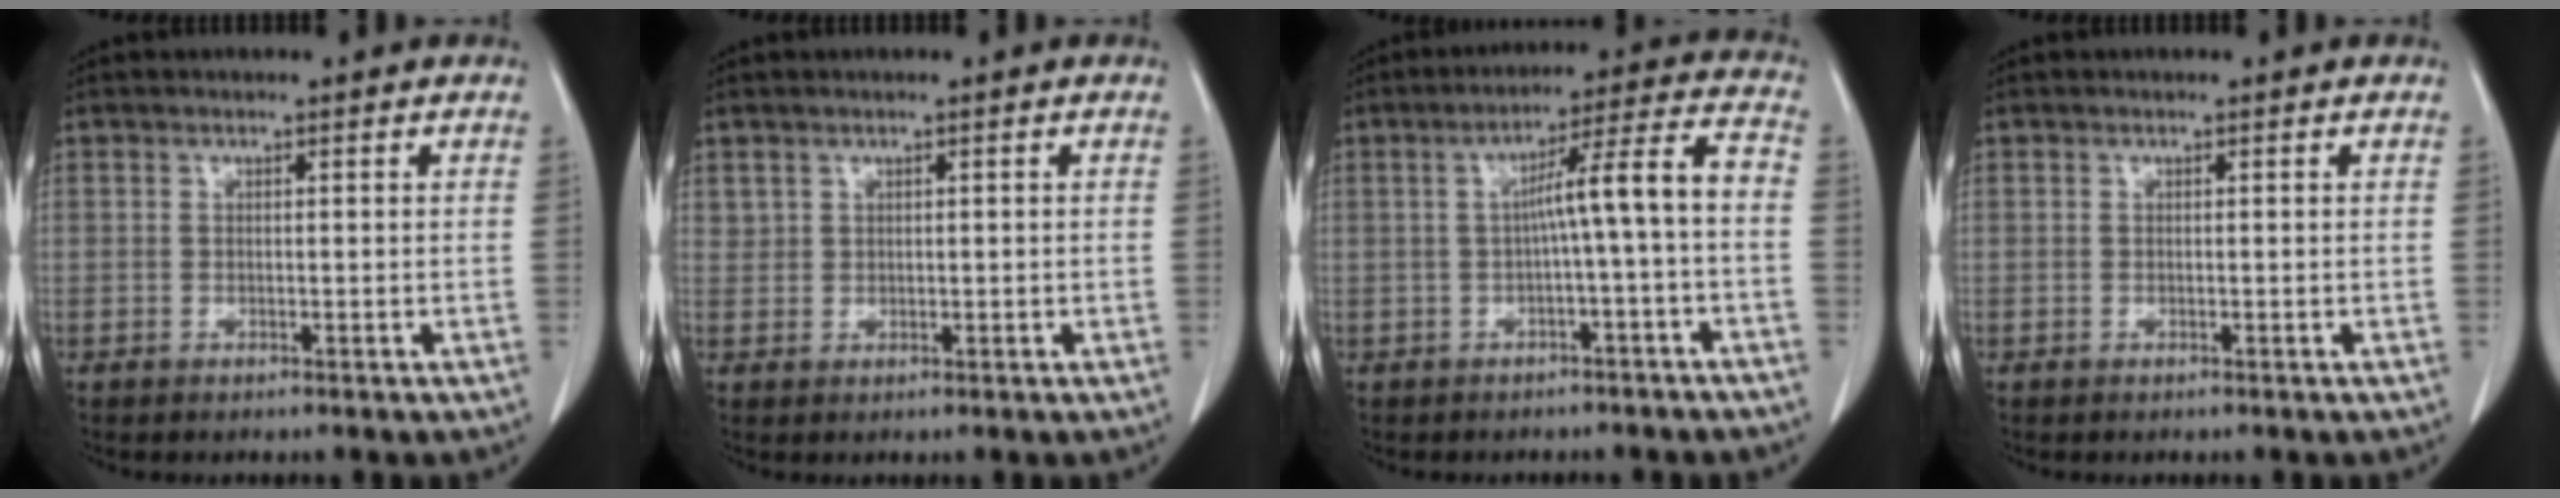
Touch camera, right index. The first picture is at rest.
{"total": 1.2, "force": [0.7, 0.9, 0.2], "torque": [0.003, 0.004, 0.014]}
{"total": 8.0, "force": [-1.3, -0.6, 7.9], "torque": [-0.117, 0.029, -0.016]}
{"total": 0.0}